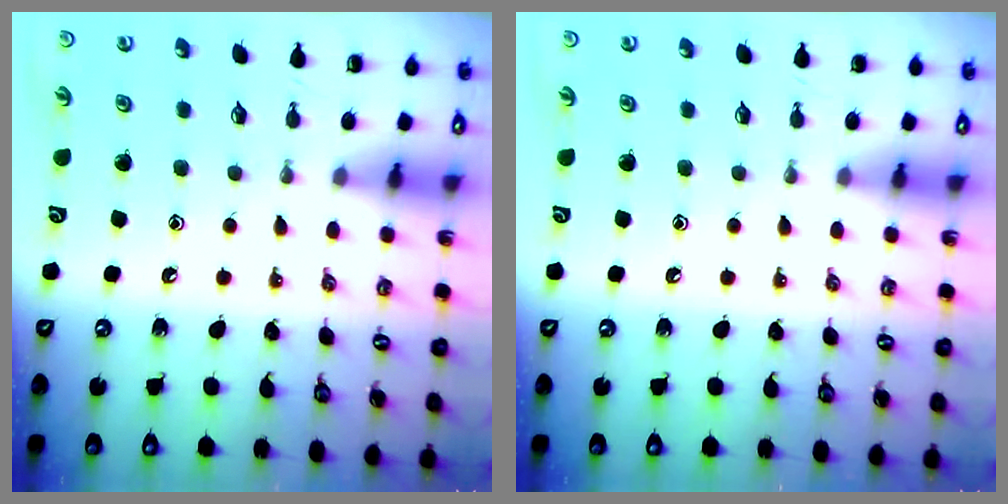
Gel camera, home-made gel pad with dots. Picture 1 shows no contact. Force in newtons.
{"total": 0.0}